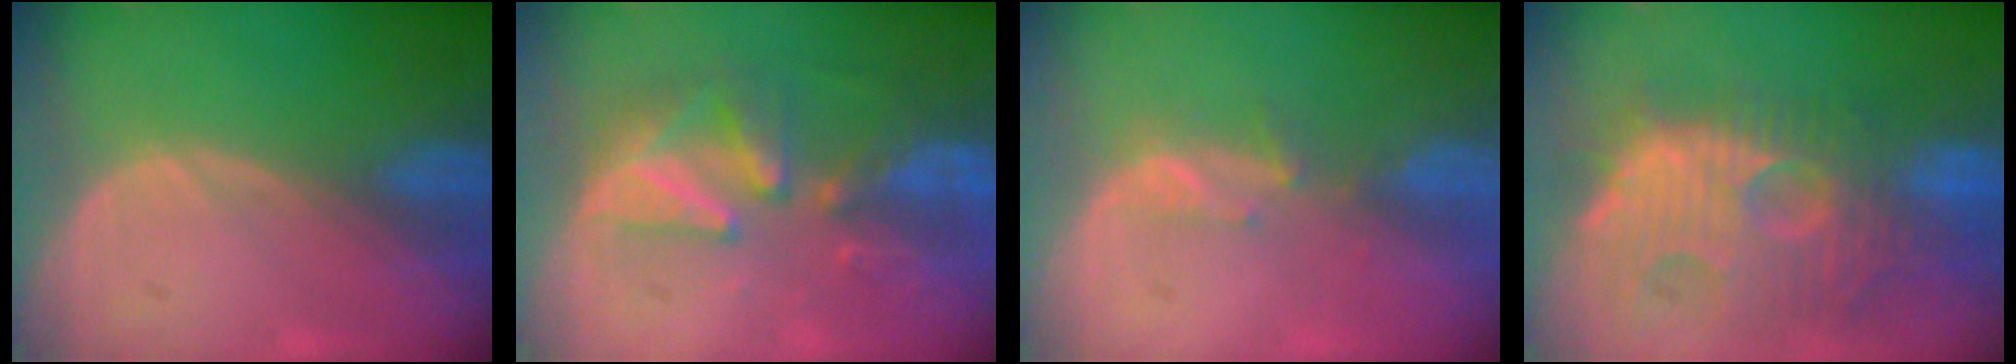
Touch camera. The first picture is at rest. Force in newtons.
{"total": 8.1, "press": 7.9, "slide": 1.9}
{"total": 2.3, "press": 2.1, "slide": 0.8}
{"total": 13.5, "press": 12.3, "slide": 5.5}